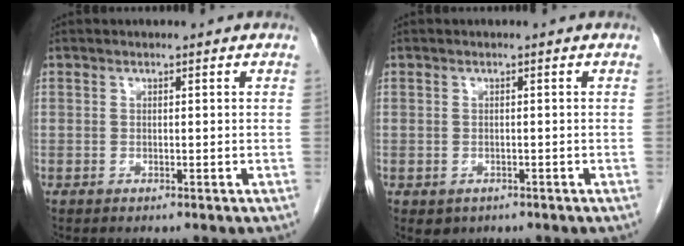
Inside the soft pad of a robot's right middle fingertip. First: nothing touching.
{"total": 1.8, "force": [-0.9, 1.5, 0.6], "torque": [-0.009, 0.000, -0.003]}